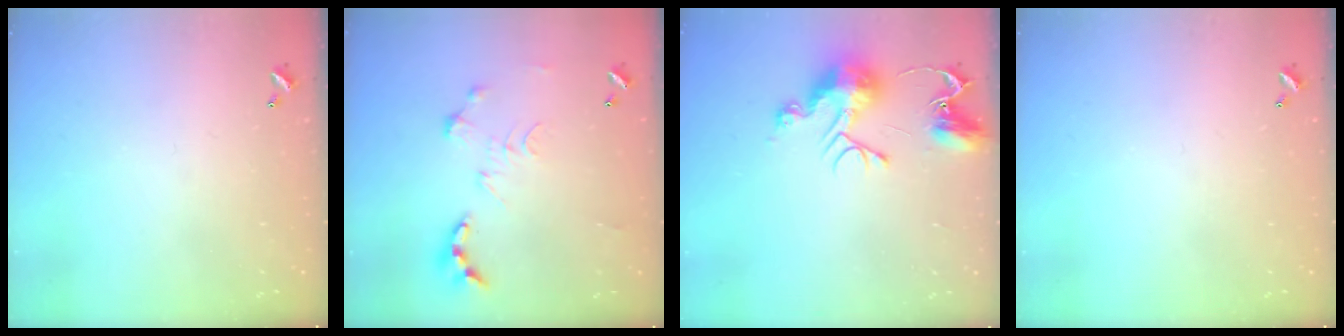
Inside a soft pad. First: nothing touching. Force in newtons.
{"total": 0.6, "press": 0.6, "slide": 0.1}
{"total": 10.8, "press": 10.7, "slide": 1.1}
{"total": 0.0}